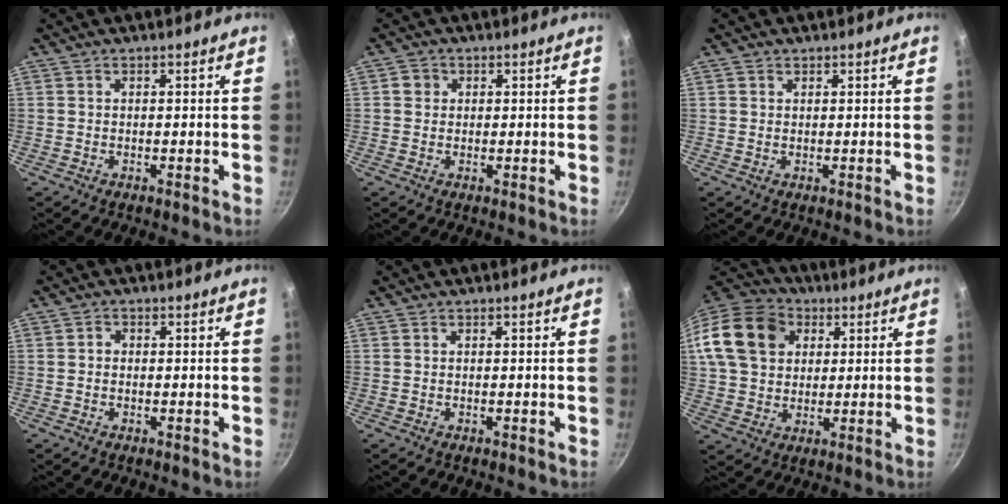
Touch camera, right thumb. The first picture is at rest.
{"total": 2.3, "force": [0.4, 2.1, 0.7], "torque": [-0.001, 0.004, 0.003]}
{"total": 1.0, "force": [0.6, 0.7, 0.3], "torque": [-0.002, -0.001, 0.009]}
{"total": 1.0, "force": [-0.2, 0.9, 0.4], "torque": [-0.006, 0.005, -0.004]}
{"total": 0.0}
{"total": 18.2, "force": [5.0, 14.3, 10.2], "torque": [-0.187, 0.025, 0.080]}